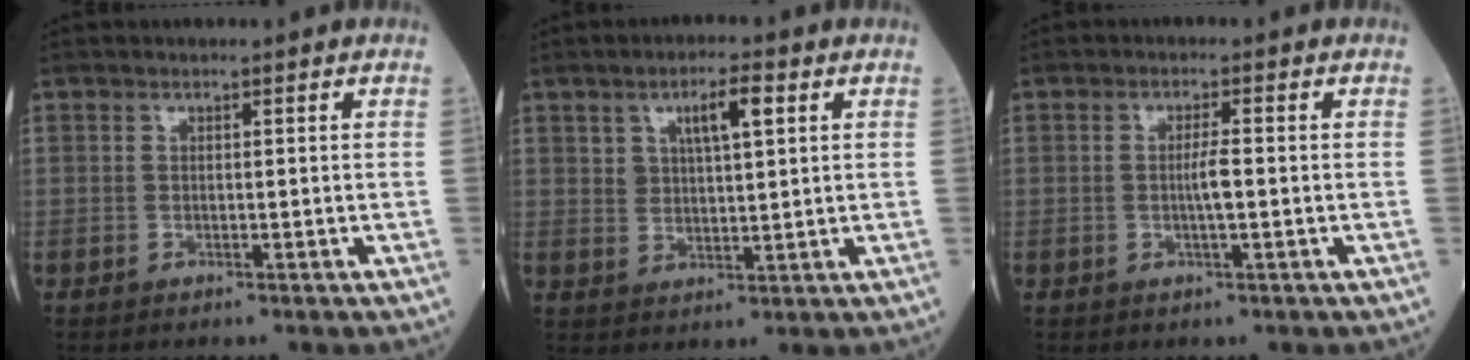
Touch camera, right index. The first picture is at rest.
{"total": 5.7, "force": [2.7, 1.8, 4.7], "torque": [-0.081, 0.009, 0.049]}
{"total": 2.6, "force": [-0.4, 0.1, 2.6], "torque": [-0.050, 0.000, -0.006]}